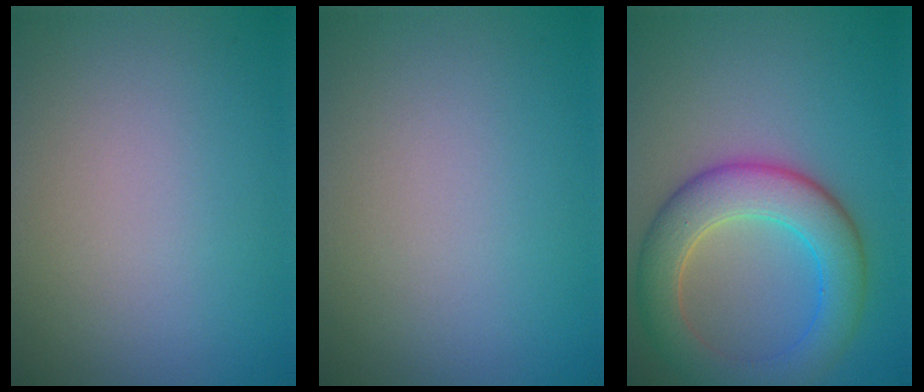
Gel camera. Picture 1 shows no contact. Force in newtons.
{"total": 0.0}
{"total": 6.8, "press": 6.8, "slide": 0.5}